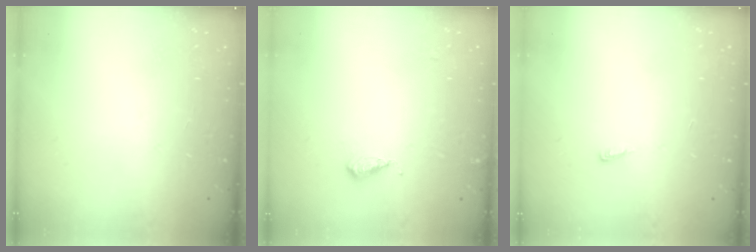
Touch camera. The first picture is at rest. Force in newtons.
{"total": 3.7, "press": 3.6, "slide": 1.0}
{"total": 3.3, "press": 3.3, "slide": 0.8}